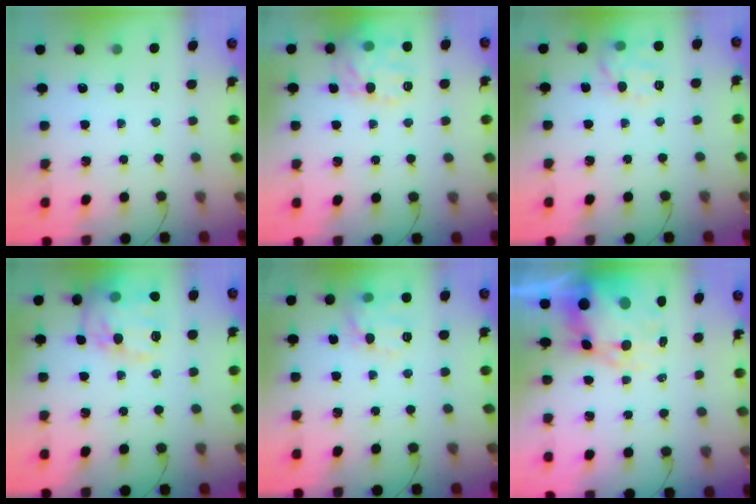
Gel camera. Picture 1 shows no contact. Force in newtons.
{"total": 12.8, "press": 12.8, "slide": 1.1}
{"total": 8.2, "press": 8.2, "slide": 0.4}
{"total": 15.6, "press": 15.6, "slide": 0.7}
{"total": 11.5, "press": 11.4, "slide": 0.5}
{"total": 10.1, "press": 9.7, "slide": 2.9}